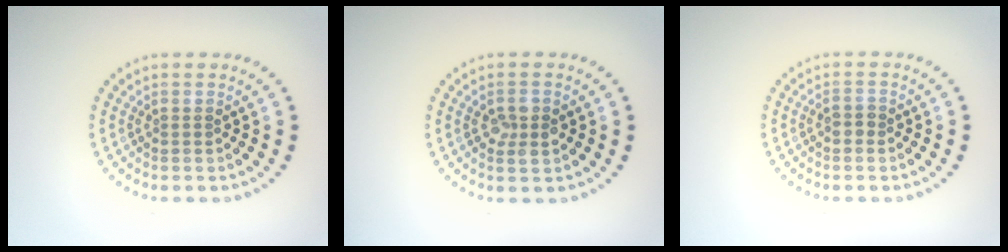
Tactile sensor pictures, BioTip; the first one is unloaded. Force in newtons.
{"total": 2.0, "press": 2.0, "slide": 0.2}
{"total": 1.2, "press": 1.1, "slide": 0.4}